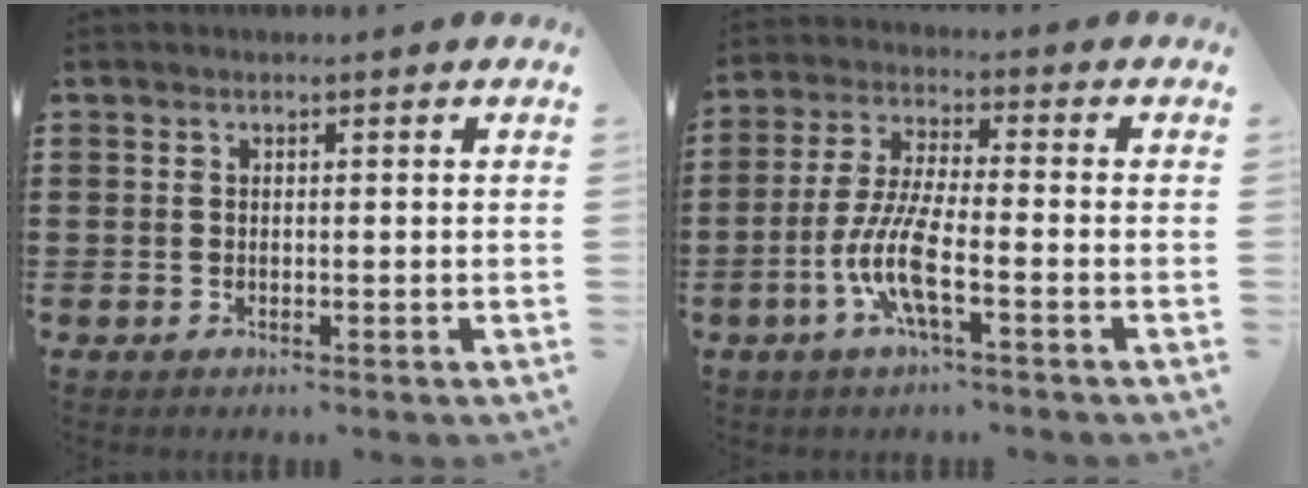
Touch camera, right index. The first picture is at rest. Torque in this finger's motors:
{"motor_torque": [2.14, 0.00, 0.75, 0.21]}